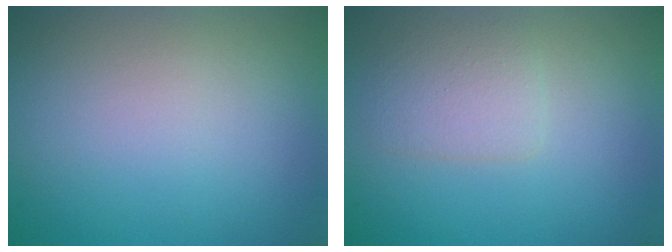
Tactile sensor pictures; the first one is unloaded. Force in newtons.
{"total": 2.2, "press": 2.2, "slide": 0.1}